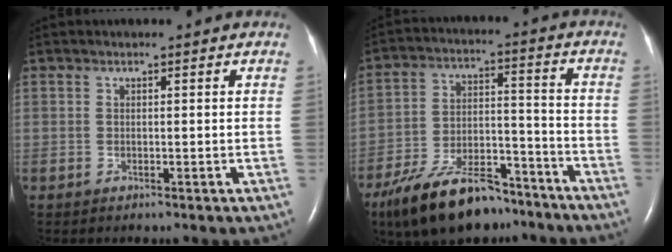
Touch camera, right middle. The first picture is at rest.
{"total": 16.0, "force": [-12.4, 5.9, 8.3], "torque": [-0.154, 0.009, -0.209]}